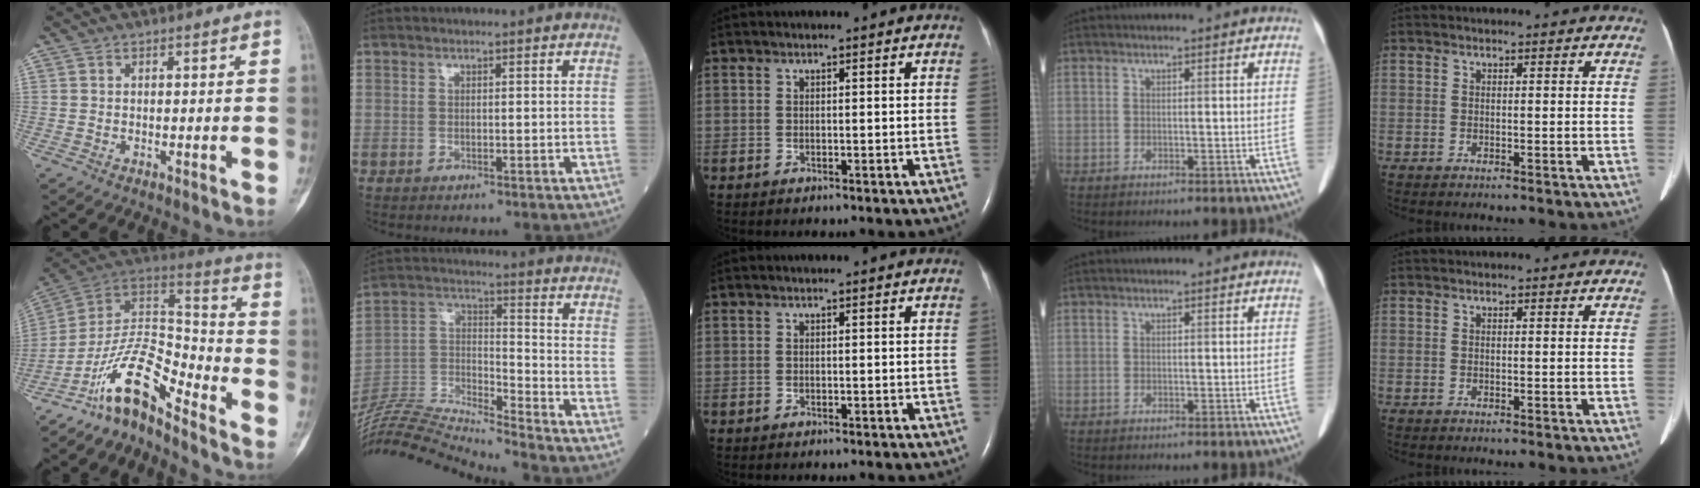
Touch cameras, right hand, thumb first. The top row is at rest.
{"thumb": {"total": 14.2, "force": [-10.6, 4.2, 8.6], "torque": [-0.149, 0.109, -0.200]}, "index": {"total": 19.7, "force": [-18.7, -1.4, 6.0], "torque": [-0.121, 0.007, -0.337]}}